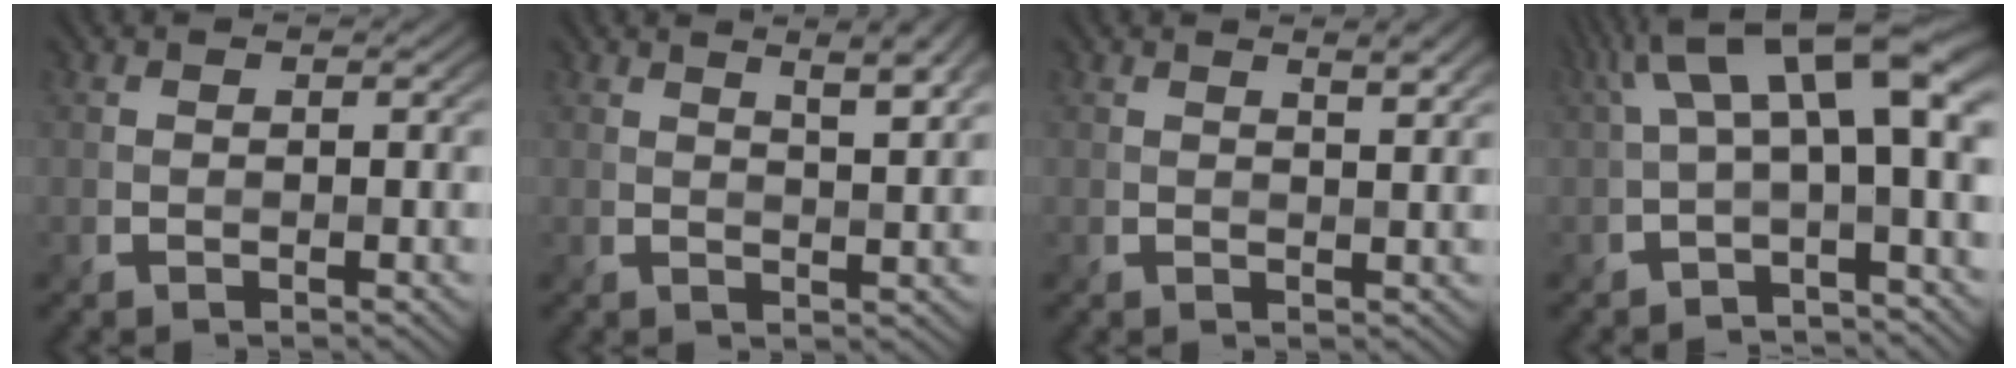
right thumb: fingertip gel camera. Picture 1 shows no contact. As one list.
[{"total": 5.3, "force": [3.0, 1.2, 4.2], "torque": [-0.063, 0.009, 0.046]}, {"total": 2.6, "force": [1.7, 0.5, 1.9], "torque": [-0.028, -0.001, 0.026]}, {"total": 10.0, "force": [1.6, 3.1, 9.4], "torque": [-0.158, 0.015, 0.025]}]